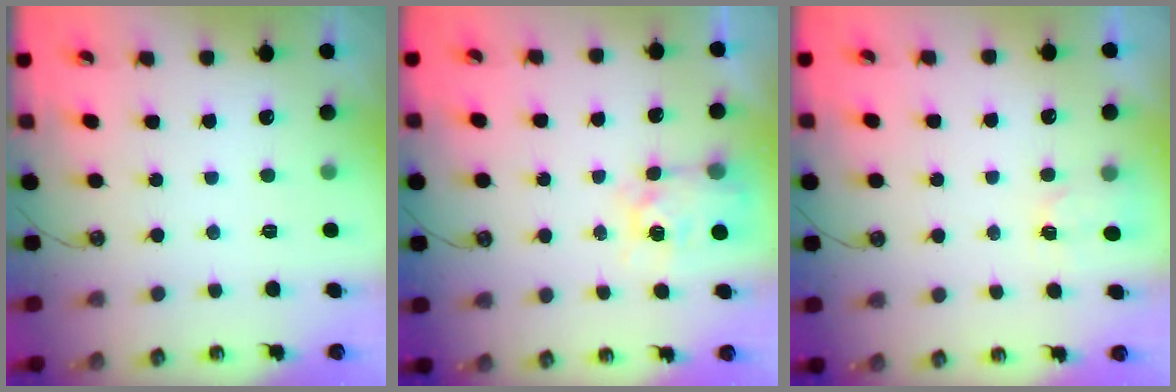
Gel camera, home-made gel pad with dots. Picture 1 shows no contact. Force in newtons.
{"total": 6.1, "press": 6.0, "slide": 0.7}
{"total": 2.6, "press": 2.5, "slide": 0.4}